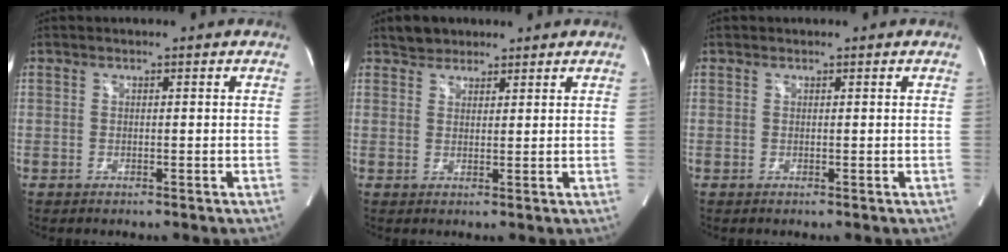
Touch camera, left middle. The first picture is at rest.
{"total": 2.8, "force": [2.2, 1.7, 0.2], "torque": [-0.003, 0.011, 0.035]}
{"total": 0.0}